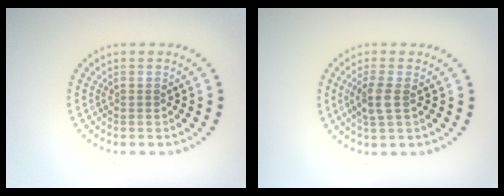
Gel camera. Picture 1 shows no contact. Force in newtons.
{"total": 2.1, "press": 1.9, "slide": 0.8}